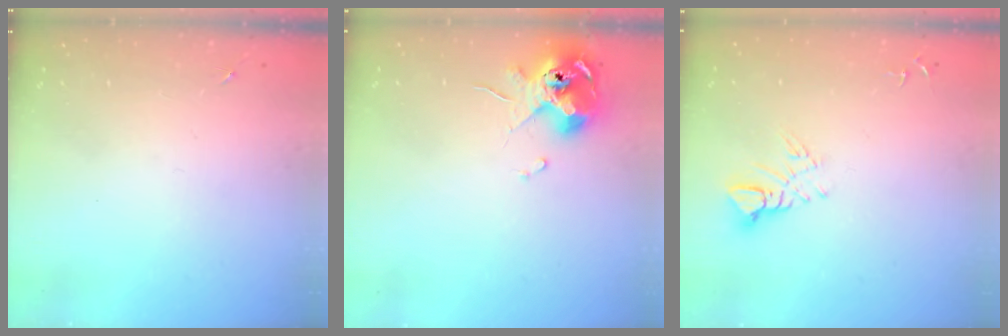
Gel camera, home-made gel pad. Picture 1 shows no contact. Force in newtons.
{"total": 10.4, "press": 10.3, "slide": 1.4}
{"total": 6.0, "press": 6.0, "slide": 0.2}